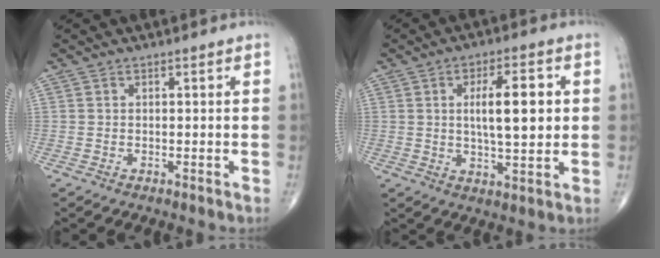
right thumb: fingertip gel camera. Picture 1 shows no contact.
{"total": 10.5, "force": [1.6, 3.6, 9.7], "torque": [-0.142, -0.004, 0.025]}